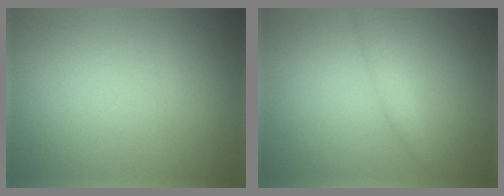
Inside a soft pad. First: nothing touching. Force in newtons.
{"total": 1.6, "press": 1.6, "slide": 0.0}